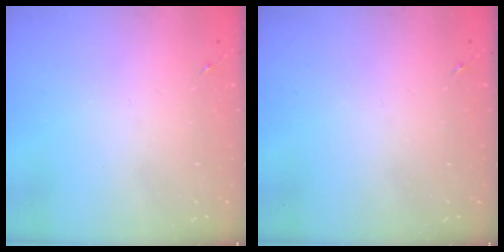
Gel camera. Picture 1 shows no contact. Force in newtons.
{"total": 0.0}